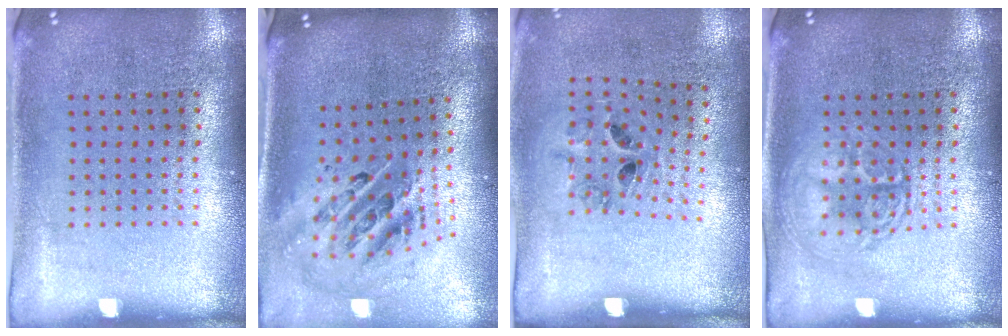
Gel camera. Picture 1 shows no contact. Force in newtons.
{"total": 1.8, "press": 1.4, "slide": 1.2}
{"total": 1.3, "press": 0.6, "slide": 1.1}
{"total": 2.7, "press": 2.7, "slide": 0.3}